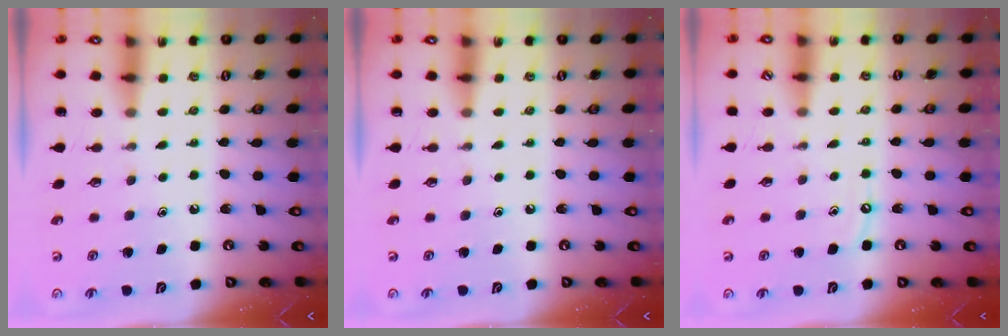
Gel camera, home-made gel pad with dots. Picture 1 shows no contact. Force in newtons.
{"total": 0.0}
{"total": 4.0, "press": 4.0, "slide": 0.6}